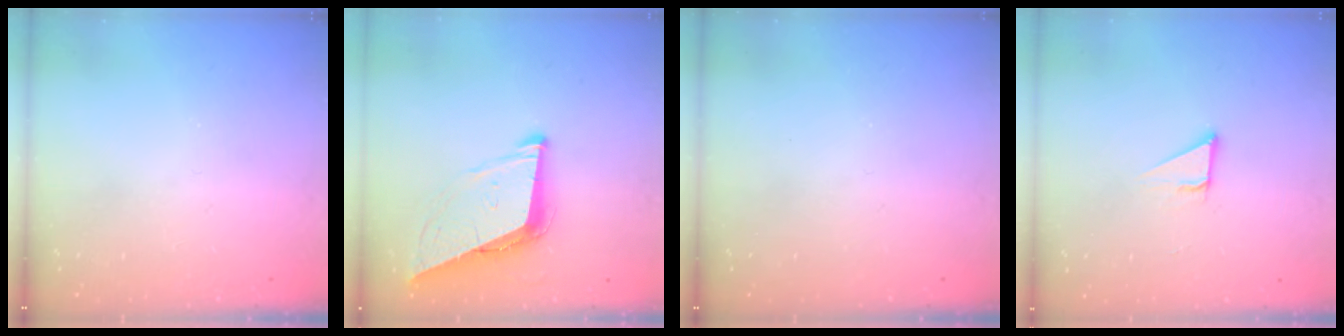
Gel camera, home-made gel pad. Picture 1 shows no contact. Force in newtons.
{"total": 9.3, "press": 9.0, "slide": 2.3}
{"total": 0.0}
{"total": 2.8, "press": 2.8, "slide": 0.2}